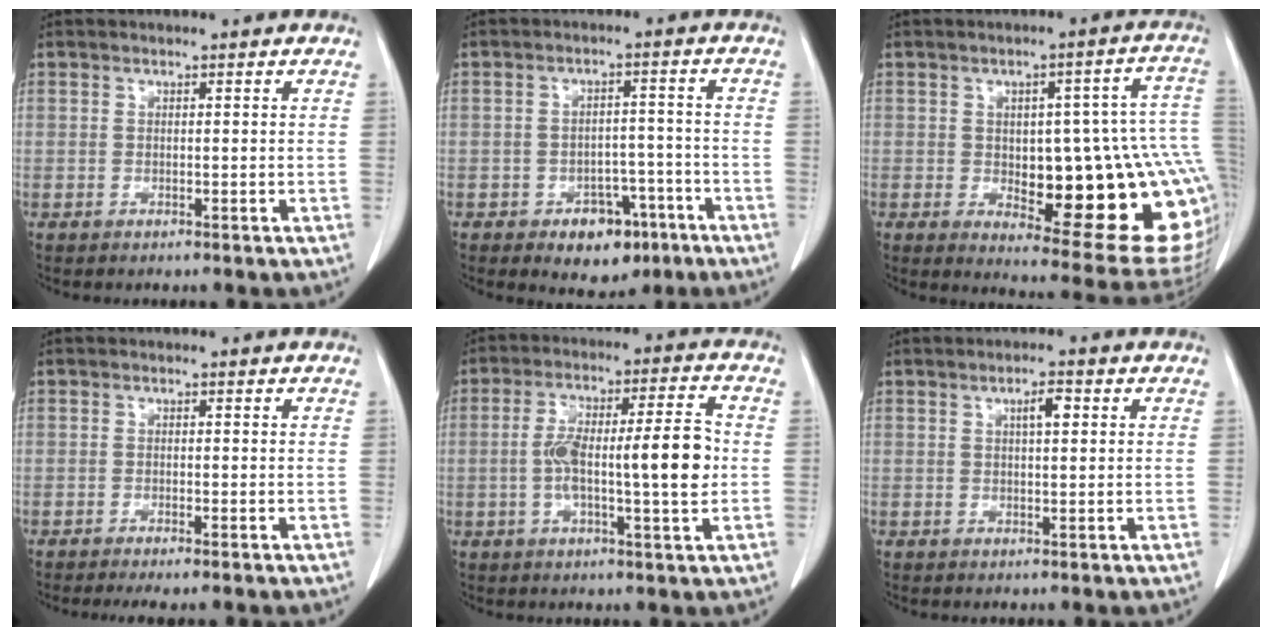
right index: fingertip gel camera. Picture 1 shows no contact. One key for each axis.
{"total": 7.1, "fx": -4.2, "fy": 4.2, "fz": 3.9, "tx": -0.046, "ty": 0.014, "tz": -0.054}
{"total": 23.2, "fx": -2.8, "fy": 6.9, "fz": 22.0, "tx": -0.192, "ty": 0.021, "tz": -0.011}
{"total": 3.1, "fx": -2.5, "fy": 0.0, "fz": 1.8, "tx": -0.025, "ty": -0.007, "tz": -0.037}
{"total": 12.7, "fx": -0.8, "fy": 2.0, "fz": 12.6, "tx": -0.210, "ty": 0.021, "tz": -0.014}
{"total": 2.5, "fx": 0.9, "fy": 0.5, "fz": 2.3, "tx": -0.040, "ty": 0.002, "tz": 0.014}